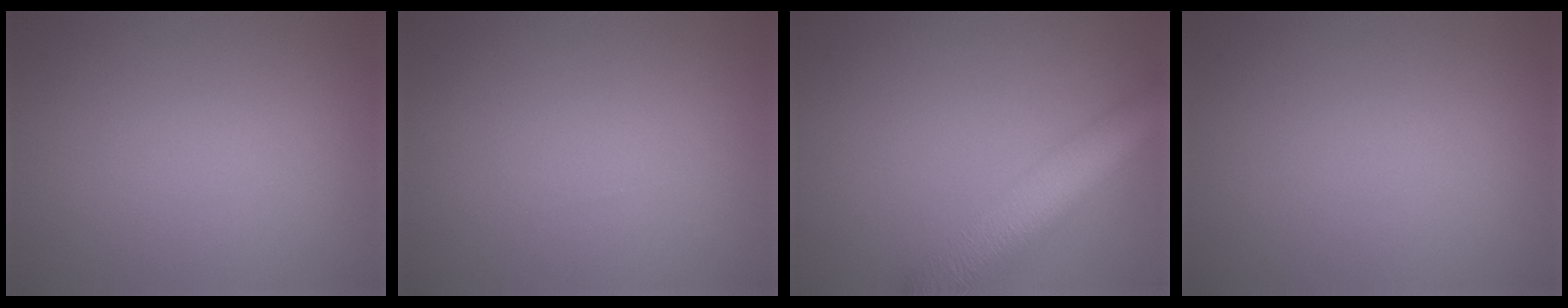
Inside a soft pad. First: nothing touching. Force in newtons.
{"total": 0.0}
{"total": 8.0, "press": 8.0, "slide": 0.3}
{"total": 0.0}